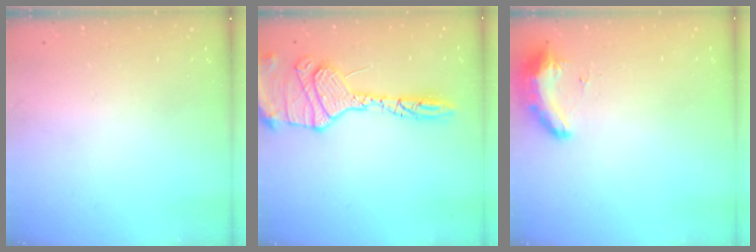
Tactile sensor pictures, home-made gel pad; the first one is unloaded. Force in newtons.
{"total": 17.9, "press": 17.7, "slide": 2.5}
{"total": 9.0, "press": 8.7, "slide": 2.3}